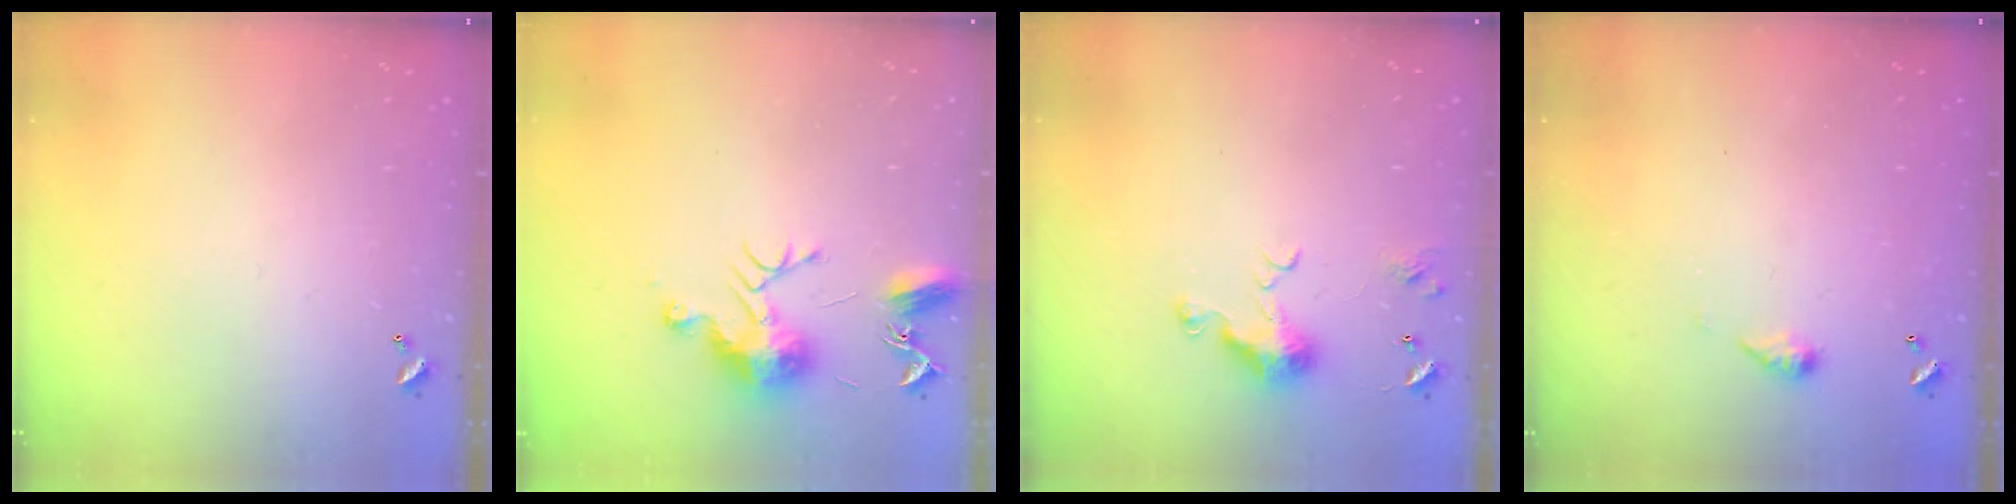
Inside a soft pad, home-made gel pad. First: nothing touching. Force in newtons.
{"total": 9.6, "press": 9.6, "slide": 0.4}
{"total": 6.6, "press": 6.5, "slide": 1.0}
{"total": 3.5, "press": 3.4, "slide": 0.6}